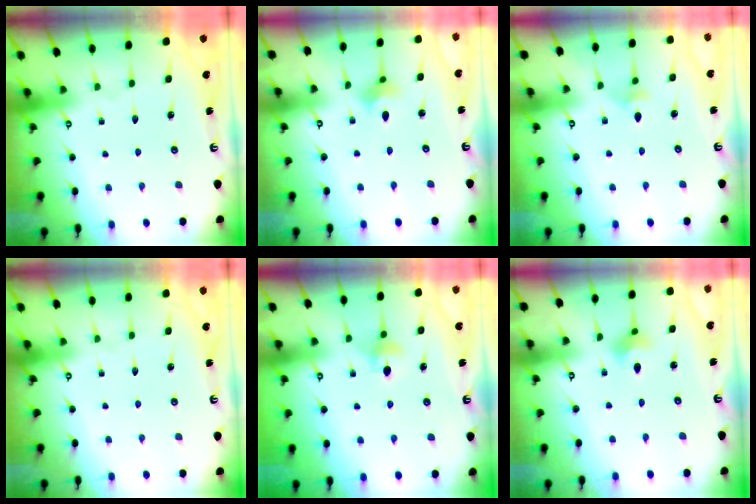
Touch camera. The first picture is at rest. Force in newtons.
{"total": 2.6, "press": 2.5, "slide": 0.6}
{"total": 2.9, "press": 2.8, "slide": 0.9}
{"total": 0.0}
{"total": 4.9, "press": 4.8, "slide": 0.7}
{"total": 2.8, "press": 2.7, "slide": 0.4}